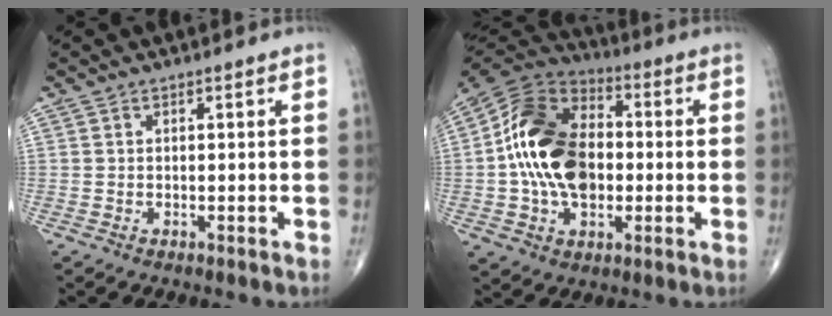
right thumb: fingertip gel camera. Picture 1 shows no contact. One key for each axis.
{"total": 19.5, "fx": -0.7, "fy": 12.9, "fz": 14.6, "tx": -0.244, "ty": 0.021, "tz": -0.018}